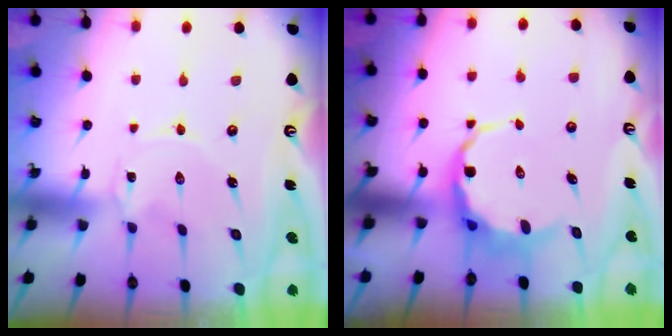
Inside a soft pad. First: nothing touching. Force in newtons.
{"total": 7.5, "press": 7.0, "slide": 2.6}